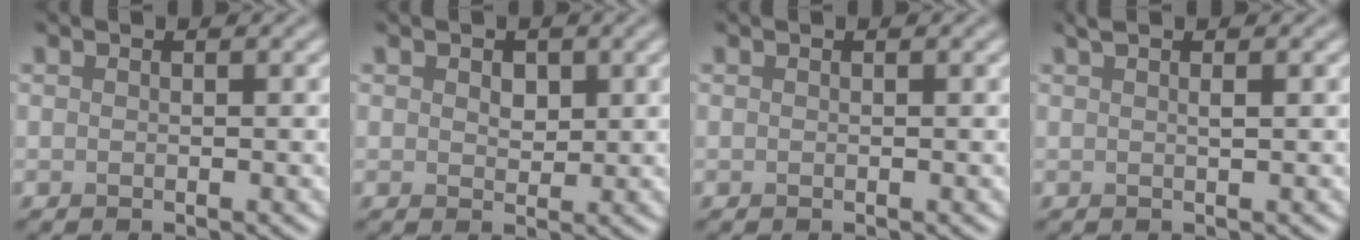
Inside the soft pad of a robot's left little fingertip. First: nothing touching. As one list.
[{"total": 1.2, "force": [0.5, 0.9, 0.6], "torque": [-0.010, -0.003, 0.011]}, {"total": 0.0}, {"total": 1.4, "force": [0.8, 0.4, 1.2], "torque": [-0.015, 0.004, 0.011]}]